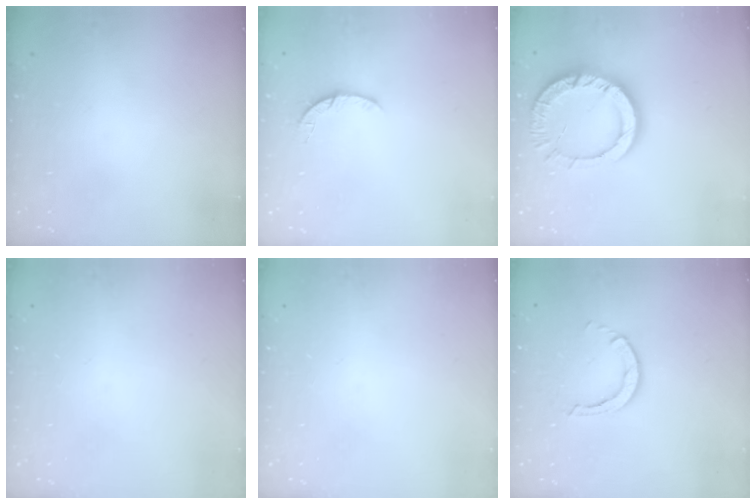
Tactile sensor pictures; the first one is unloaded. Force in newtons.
{"total": 3.3, "press": 3.2, "slide": 0.5}
{"total": 13.0, "press": 12.9, "slide": 1.3}
{"total": 0.0}
{"total": 0.0}
{"total": 2.6, "press": 2.6, "slide": 0.3}